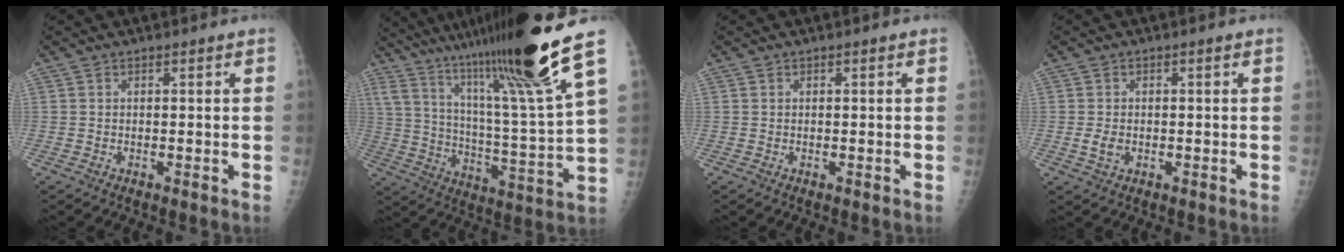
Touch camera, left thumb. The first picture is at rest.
{"total": 24.2, "force": [16.6, 0.5, 17.6], "torque": [-0.270, -0.077, 0.280]}
{"total": 0.0}
{"total": 2.6, "force": [-0.5, 1.8, 1.8], "torque": [-0.031, 0.001, -0.007]}